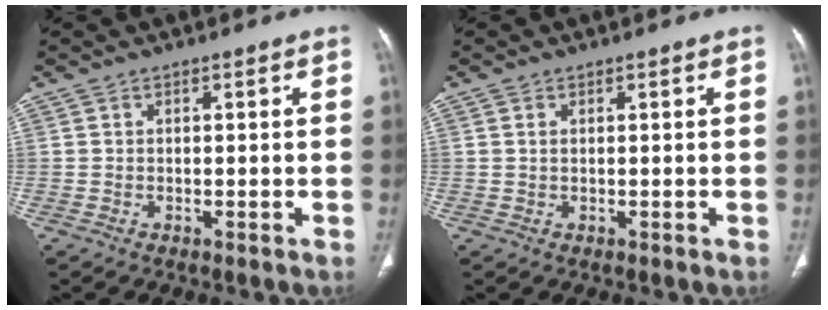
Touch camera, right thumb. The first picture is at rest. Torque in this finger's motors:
{"motor_torque": [-0.70, -0.08, -0.17, -0.02, -0.03]}